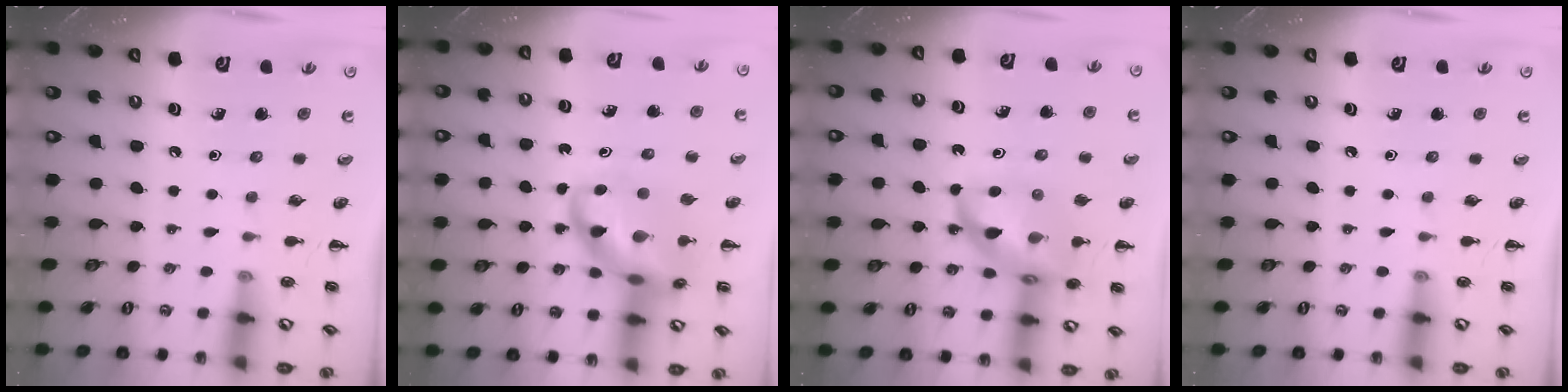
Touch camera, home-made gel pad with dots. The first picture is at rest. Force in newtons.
{"total": 15.9, "press": 15.5, "slide": 3.5}
{"total": 18.3, "press": 18.0, "slide": 3.6}
{"total": 0.0}